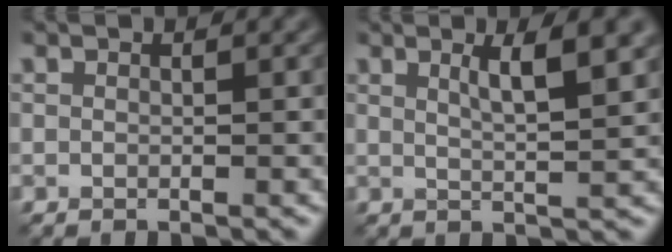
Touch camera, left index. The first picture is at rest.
{"total": 4.6, "force": [2.0, 1.1, 4.0], "torque": [-0.051, 0.001, 0.030]}